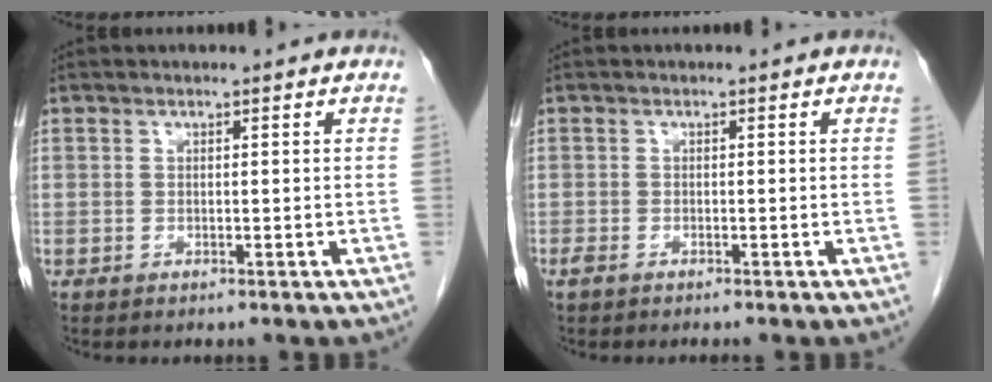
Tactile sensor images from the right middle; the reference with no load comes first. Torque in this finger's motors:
{"motor_torque": [0.09, 0.02, 0.03, 0.02]}